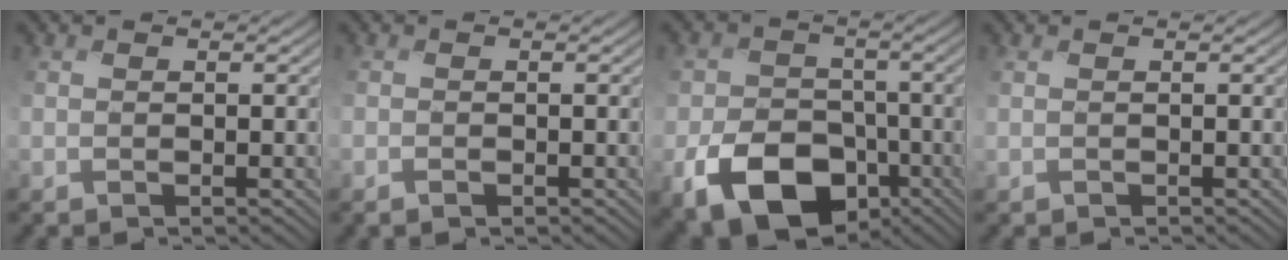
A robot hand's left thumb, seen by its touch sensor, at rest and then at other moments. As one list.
[{"total": 0.7, "force": [-0.6, 0.3, 0.3], "torque": [-0.005, -0.002, -0.013]}, {"total": 11.8, "force": [-5.3, 8.1, 6.7], "torque": [-0.129, -0.028, -0.098]}, {"total": 0.0}]